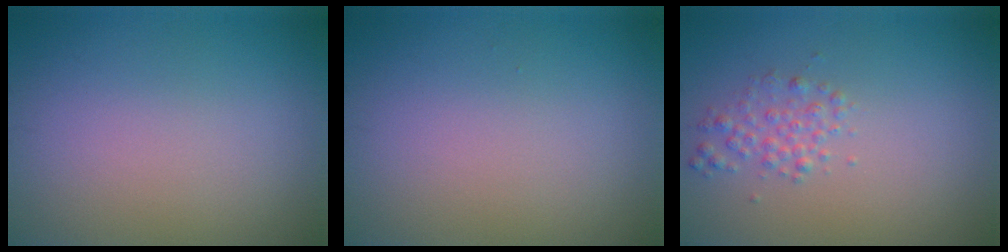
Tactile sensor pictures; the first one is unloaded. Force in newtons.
{"total": 0.0}
{"total": 1.7, "press": 1.7, "slide": 0.0}